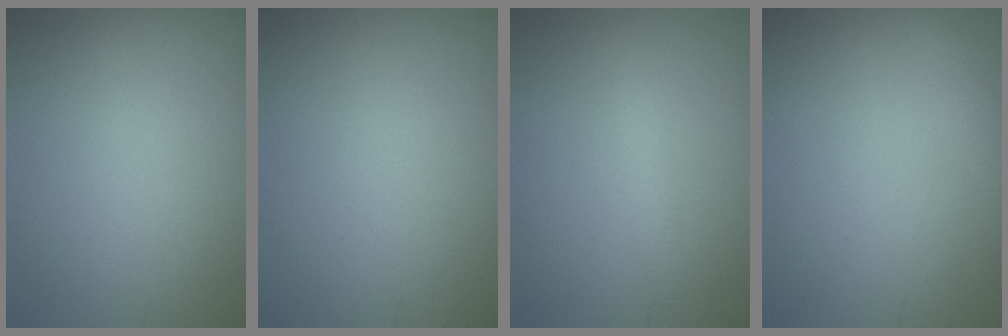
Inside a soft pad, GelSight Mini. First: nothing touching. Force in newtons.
{"total": 0.0}
{"total": 1.4, "press": 1.4, "slide": 0.1}
{"total": 1.6, "press": 1.6, "slide": 0.2}